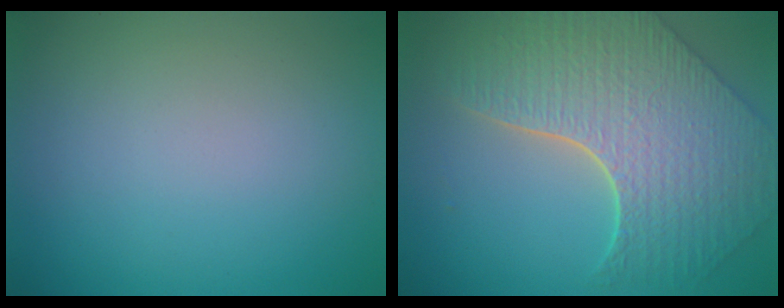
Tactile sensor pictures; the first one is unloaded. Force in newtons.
{"total": 8.5, "press": 6.3, "slide": 5.7}